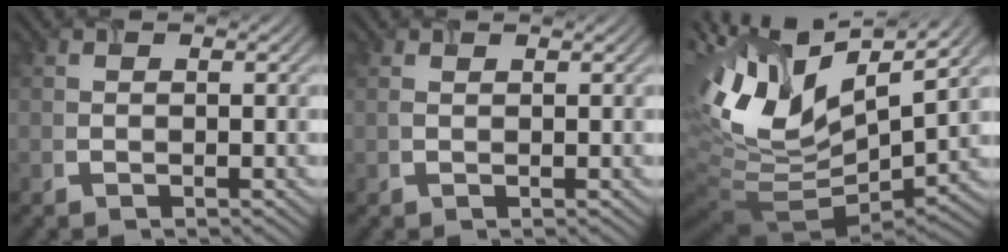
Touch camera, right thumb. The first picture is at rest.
{"total": 0.5, "force": [0.4, 0.1, 0.3], "torque": [-0.009, -0.002, 0.007]}
{"total": 15.3, "force": [3.7, 7.7, 12.7], "torque": [-0.275, -0.014, 0.087]}